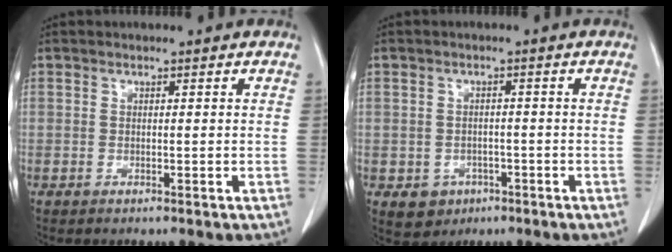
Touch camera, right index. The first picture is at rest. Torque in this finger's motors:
{"motor_torque": [-0.14, -0.03, -0.44, -0.11]}